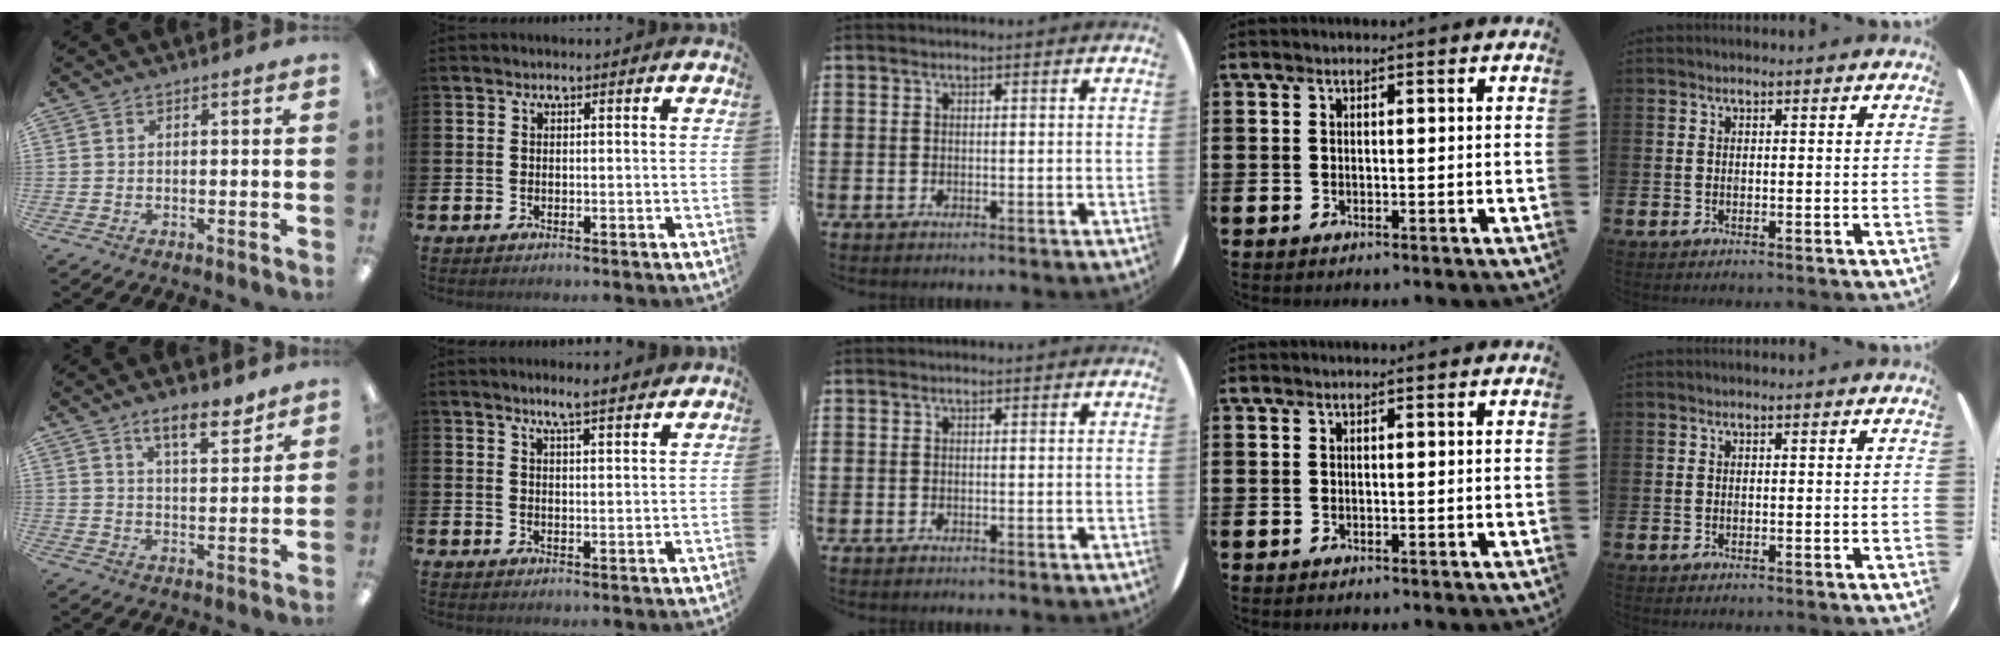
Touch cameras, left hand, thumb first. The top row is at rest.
{"thumb": {"total": 8.1, "force": [6.2, 2.7, 4.4], "torque": [-0.062, -0.034, 0.104]}, "index": {"total": 4.2, "force": [3.9, 0.0, 1.5], "torque": [-0.028, -0.017, 0.066]}}